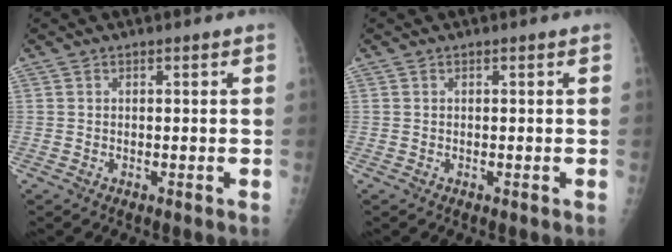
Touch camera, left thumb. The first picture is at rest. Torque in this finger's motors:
{"motor_torque": [0.00, 0.00, -0.05, -0.05, 0.00]}